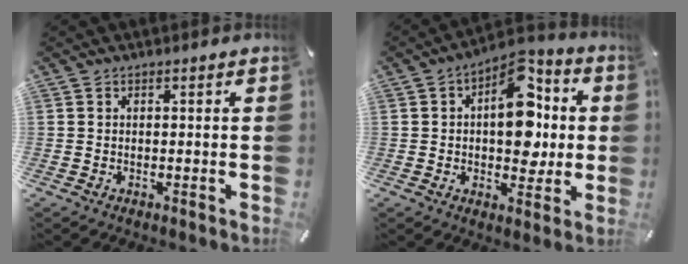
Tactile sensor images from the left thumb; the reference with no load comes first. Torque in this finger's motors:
{"motor_torque": [2.04, 2.22, 1.66, -0.11, 0.35]}